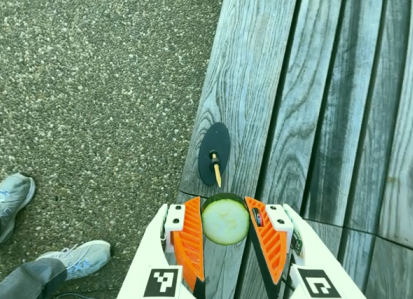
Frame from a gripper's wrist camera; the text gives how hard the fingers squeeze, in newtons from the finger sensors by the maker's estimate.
{"total": 10.6, "left": 10.5, "right": 10.7}